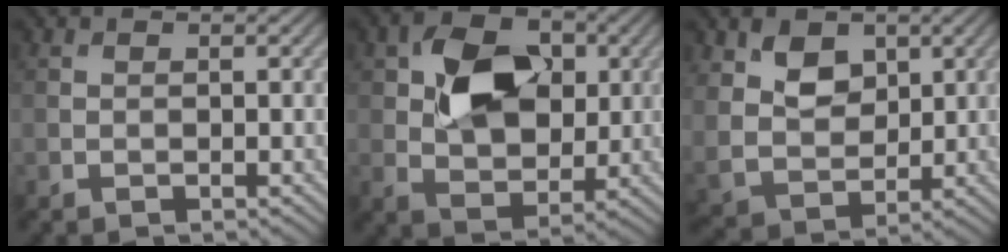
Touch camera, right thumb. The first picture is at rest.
{"total": 9.5, "force": [1.9, 6.4, 6.8], "torque": [-0.124, 0.005, 0.030]}
{"total": 6.1, "force": [2.9, 4.2, 3.4], "torque": [-0.088, -0.011, 0.045]}